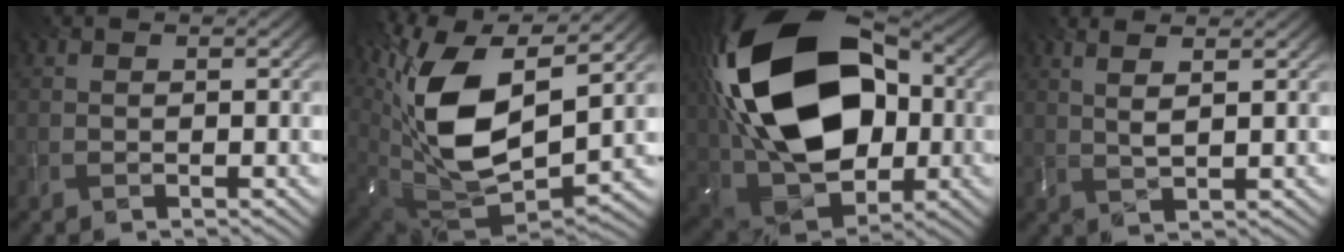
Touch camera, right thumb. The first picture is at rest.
{"total": 18.8, "force": [5.0, 10.0, 15.1], "torque": [-0.314, 0.000, 0.096]}
{"total": 23.0, "force": [3.2, 14.9, 17.2], "torque": [-0.369, 0.018, 0.053]}
{"total": 3.2, "force": [1.8, 0.6, 2.5], "torque": [-0.045, 0.003, 0.036]}